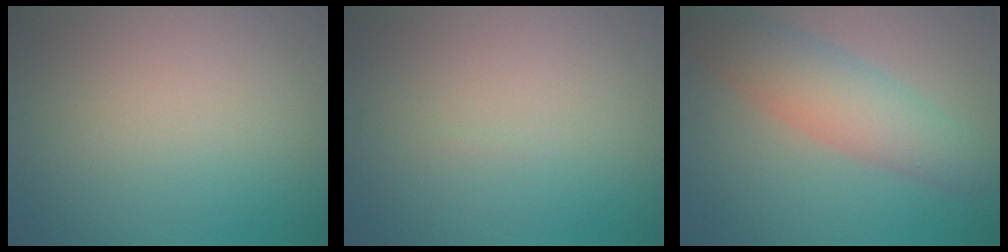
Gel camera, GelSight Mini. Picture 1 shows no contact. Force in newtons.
{"total": 0.0}
{"total": 5.7, "press": 5.7, "slide": 0.1}